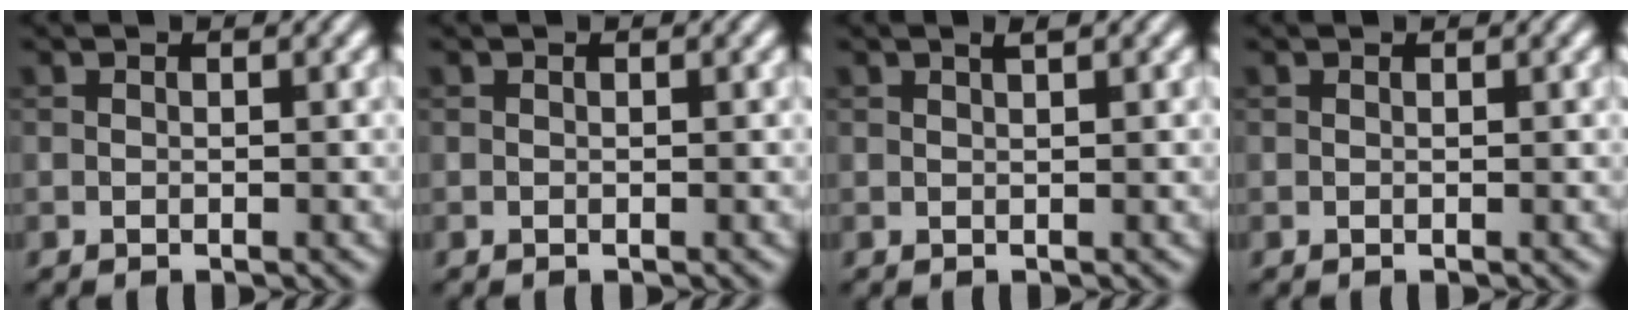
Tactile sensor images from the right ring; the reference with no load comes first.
{"total": 0.0}
{"total": 0.9, "force": [0.5, 0.1, 0.7], "torque": [-0.008, 0.002, 0.008]}
{"total": 0.0}